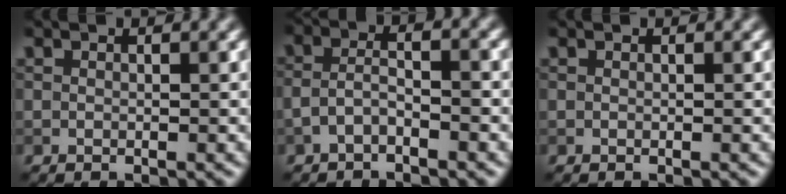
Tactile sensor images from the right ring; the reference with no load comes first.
{"total": 2.3, "force": [-1.2, 0.7, 1.8], "torque": [-0.040, 0.009, -0.032]}
{"total": 0.0}